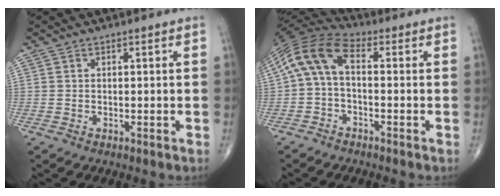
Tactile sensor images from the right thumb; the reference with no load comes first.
{"total": 9.7, "force": [0.0, 5.1, 8.3], "torque": [-0.161, 0.033, -0.015]}